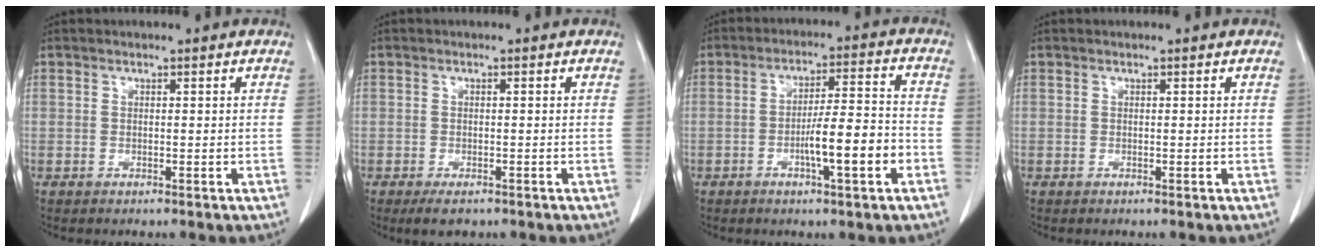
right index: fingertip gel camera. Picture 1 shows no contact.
{"total": 2.8, "force": [-1.8, 1.3, 1.7], "torque": [-0.029, -0.004, -0.021]}
{"total": 8.9, "force": [-3.2, 0.6, 8.2], "torque": [-0.132, 0.007, -0.052]}
{"total": 0.0}